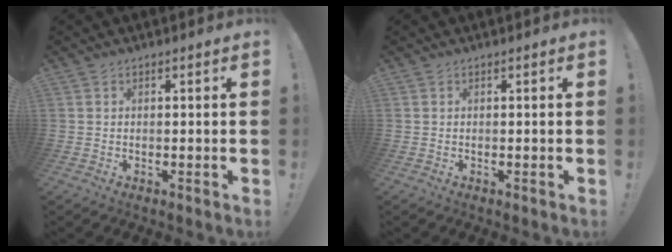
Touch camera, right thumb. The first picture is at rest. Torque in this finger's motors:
{"motor_torque": [-0.03, 0.00, -0.01, 0.03, 0.00]}